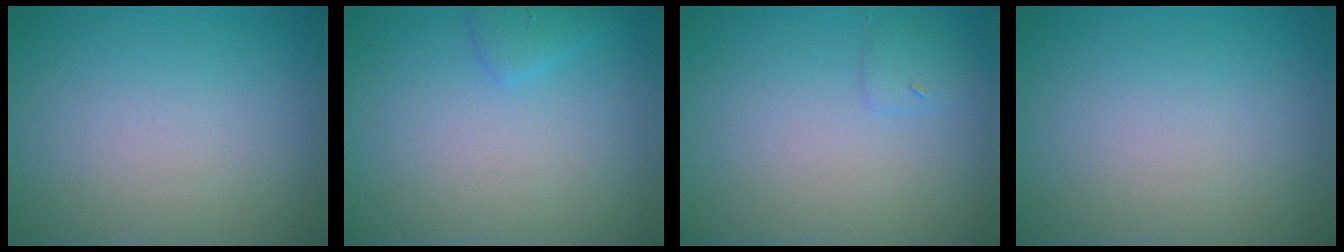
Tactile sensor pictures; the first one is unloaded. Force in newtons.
{"total": 1.2, "press": 1.2, "slide": 0.1}
{"total": 0.9, "press": 0.9, "slide": 0.1}
{"total": 0.0}